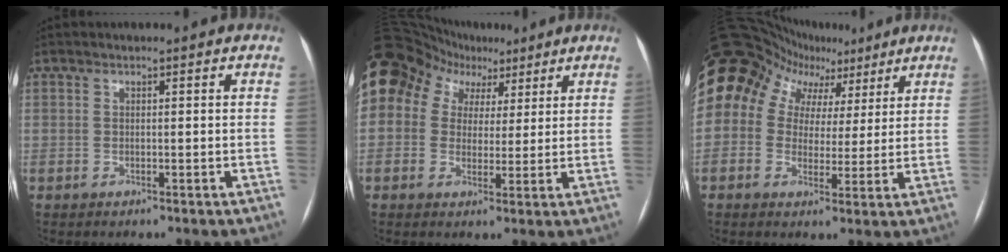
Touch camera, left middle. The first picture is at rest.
{"total": 22.7, "force": [11.2, 17.2, 9.7], "torque": [-0.272, 0.114, 0.206]}
{"total": 18.2, "force": [8.5, 14.4, 7.2], "torque": [-0.162, 0.088, 0.138]}